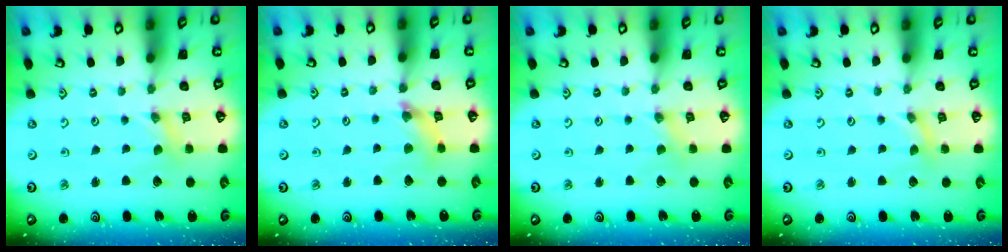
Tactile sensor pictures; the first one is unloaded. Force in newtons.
{"total": 5.5, "press": 5.5, "slide": 0.5}
{"total": 0.9, "press": 0.9, "slide": 0.2}
{"total": 0.0}